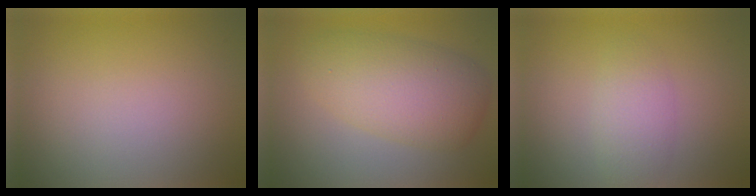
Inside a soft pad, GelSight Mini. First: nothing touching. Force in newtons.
{"total": 6.5, "press": 6.5, "slide": 0.1}
{"total": 2.5, "press": 2.5, "slide": 0.2}